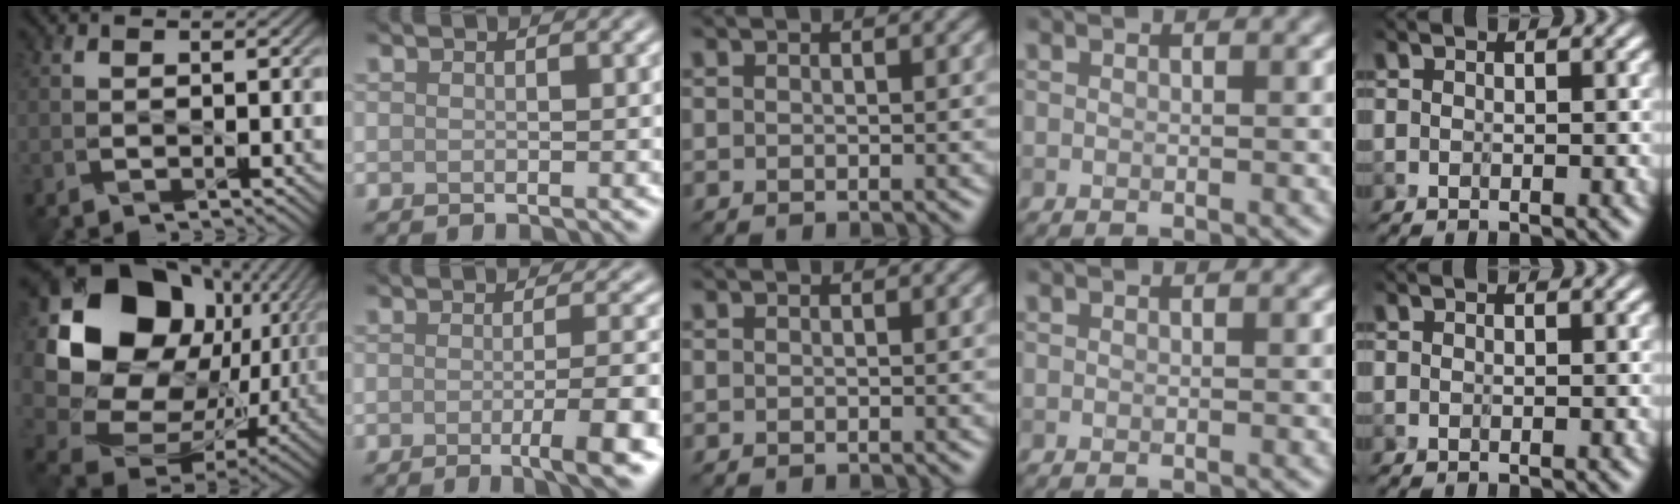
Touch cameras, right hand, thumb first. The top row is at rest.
{"thumb": {"total": 20.8, "force": [4.4, 16.0, 12.6], "torque": [-0.280, -0.011, 0.107]}, "index": {"total": 5.7, "force": [-2.0, 1.0, 5.2], "torque": [-0.073, -0.001, -0.034]}}